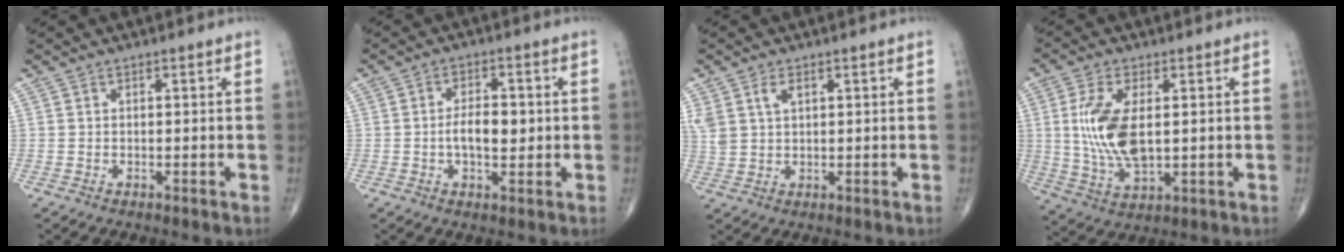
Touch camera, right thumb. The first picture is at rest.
{"total": 6.2, "force": [-0.2, 3.2, 5.3], "torque": [-0.083, 0.006, -0.006]}
{"total": 4.7, "force": [2.2, 2.7, 3.2], "torque": [-0.068, -0.001, 0.050]}
{"total": 12.0, "force": [1.3, 5.8, 10.4], "torque": [-0.214, -0.012, 0.031]}